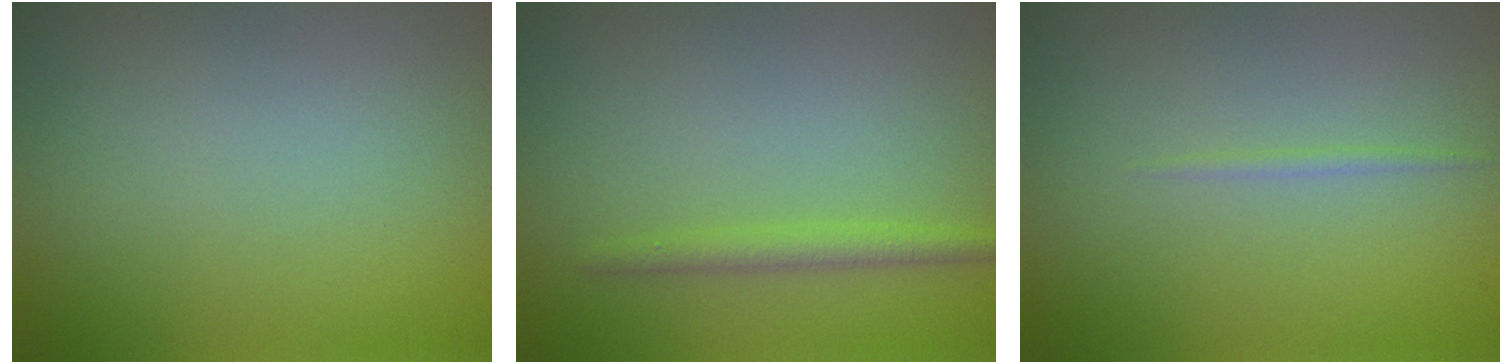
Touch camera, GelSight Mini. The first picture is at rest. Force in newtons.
{"total": 1.8, "press": 1.8, "slide": 0.0}
{"total": 0.6, "press": 0.6, "slide": 0.1}